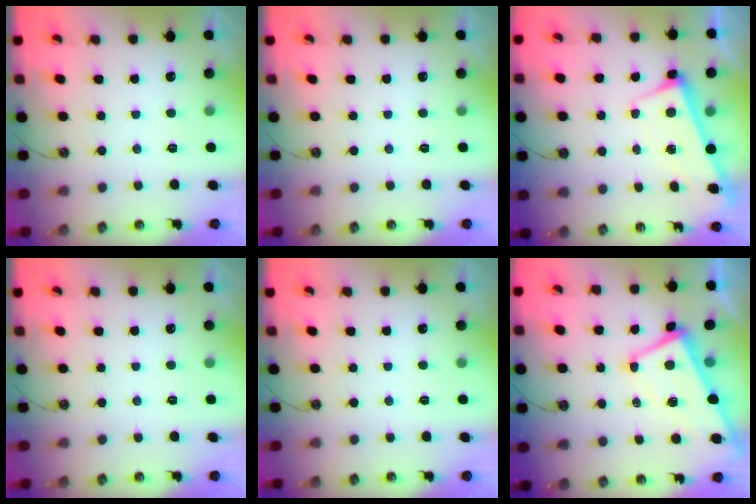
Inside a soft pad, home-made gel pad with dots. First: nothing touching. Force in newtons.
{"total": 0.0}
{"total": 2.8, "press": 2.7, "slide": 0.4}
{"total": 0.0}
{"total": 0.0}
{"total": 1.0, "press": 0.6, "slide": 0.8}